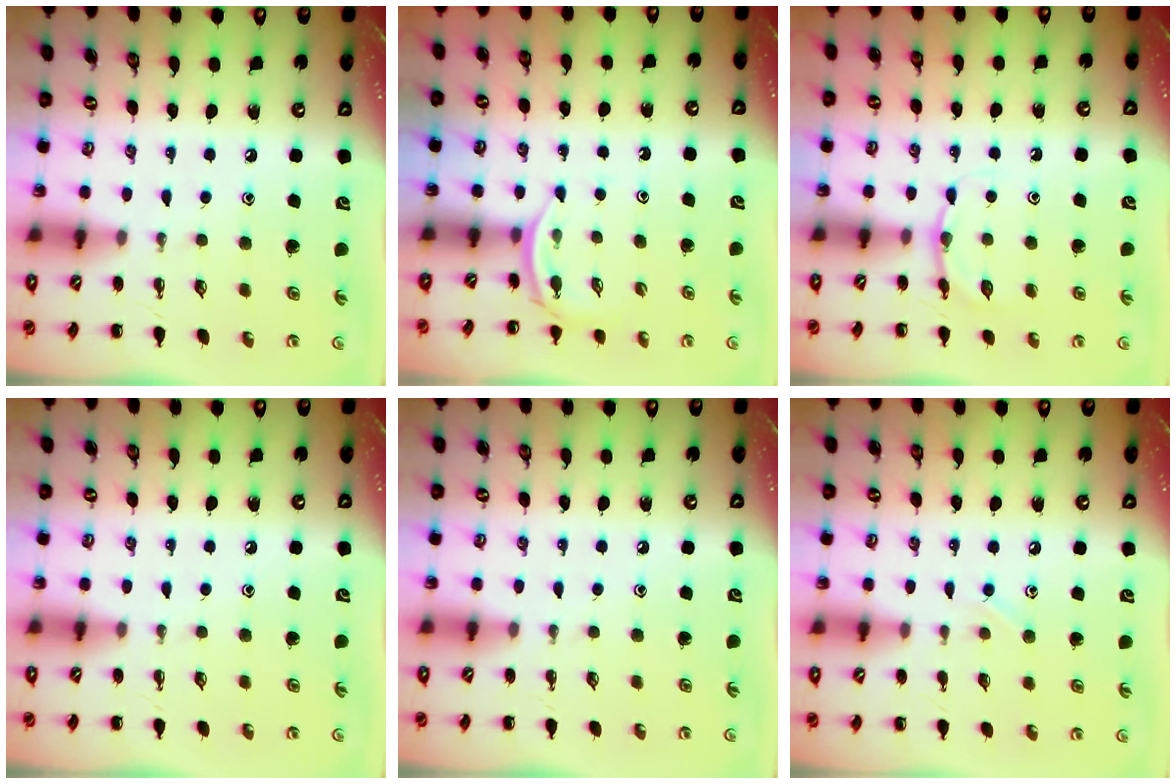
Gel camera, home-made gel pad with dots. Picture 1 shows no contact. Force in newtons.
{"total": 2.6, "press": 2.5, "slide": 0.8}
{"total": 5.9, "press": 5.7, "slide": 1.7}
{"total": 0.0}
{"total": 0.0}
{"total": 4.0, "press": 3.8, "slide": 1.2}